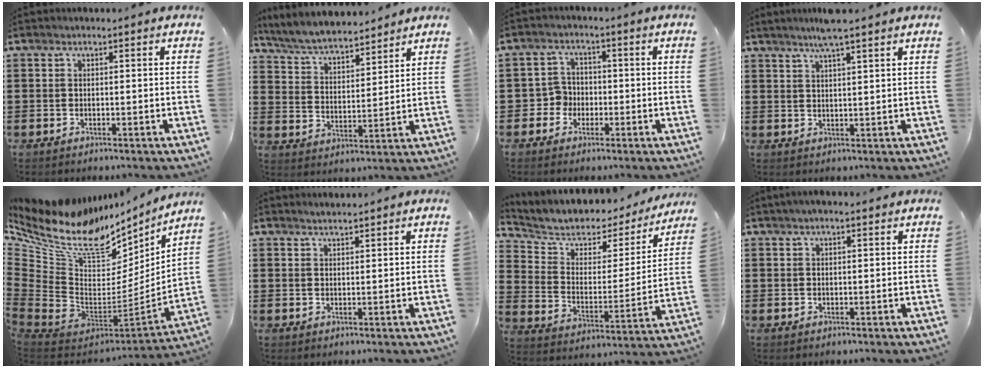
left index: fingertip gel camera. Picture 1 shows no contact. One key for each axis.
{"total": 6.0, "fx": 5.7, "fy": 0.5, "fz": 1.8, "tx": -0.060, "ty": -0.029, "tz": 0.099}
{"total": 3.7, "fx": -1.6, "fy": 3.2, "fz": 1.0, "tx": -0.037, "ty": 0.002, "tz": -0.037}
{"total": 4.4, "fx": 3.5, "fy": -0.4, "fz": 2.5, "tx": -0.058, "ty": -0.004, "tz": 0.062}
{"total": 11.9, "fx": 8.3, "fy": 6.0, "fz": 6.0, "tx": -0.156, "ty": -0.074, "tz": 0.141}
{"total": 1.2, "fx": 1.2, "fy": -0.1, "fz": 0.2, "tx": -0.006, "ty": 0.001, "tz": 0.023}
{"total": 5.4, "fx": 4.4, "fy": 2.7, "fz": 1.3, "tx": -0.062, "ty": -0.035, "tz": 0.070}
{"total": 1.2, "fx": 0.8, "fy": 0.2, "fz": 0.9, "tx": -0.017, "ty": 0.002, "tz": 0.014}